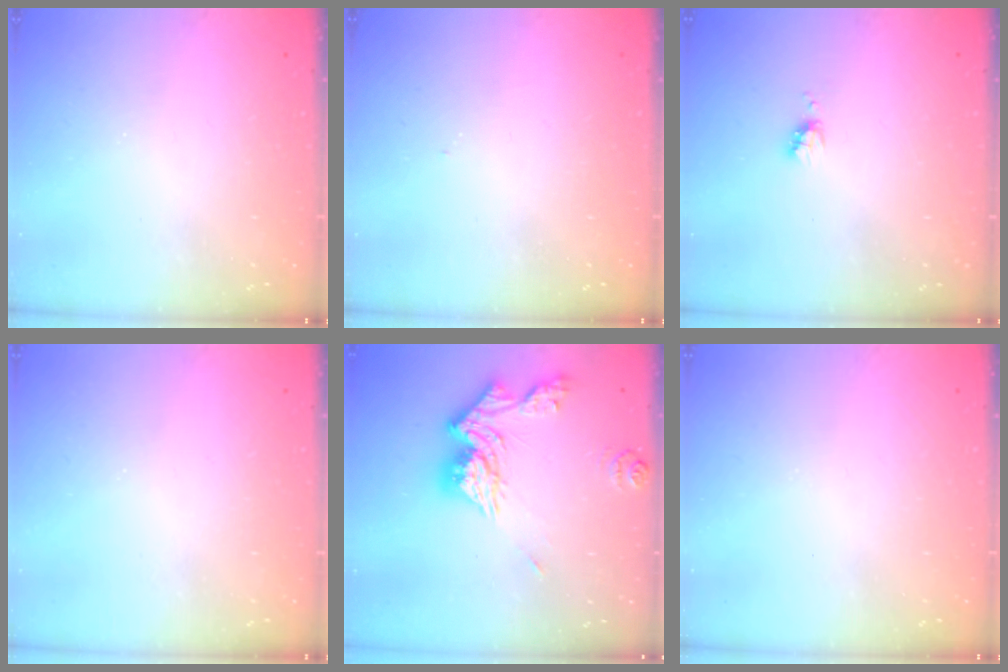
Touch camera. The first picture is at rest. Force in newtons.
{"total": 3.3, "press": 3.3, "slide": 0.4}
{"total": 3.7, "press": 3.7, "slide": 0.4}
{"total": 0.0}
{"total": 15.2, "press": 15.1, "slide": 1.6}
{"total": 0.0}